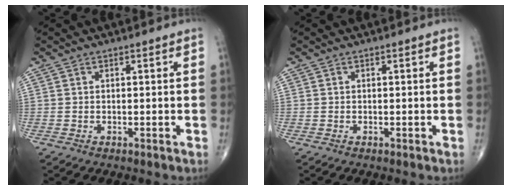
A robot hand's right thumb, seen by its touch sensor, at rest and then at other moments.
{"total": 0.0}